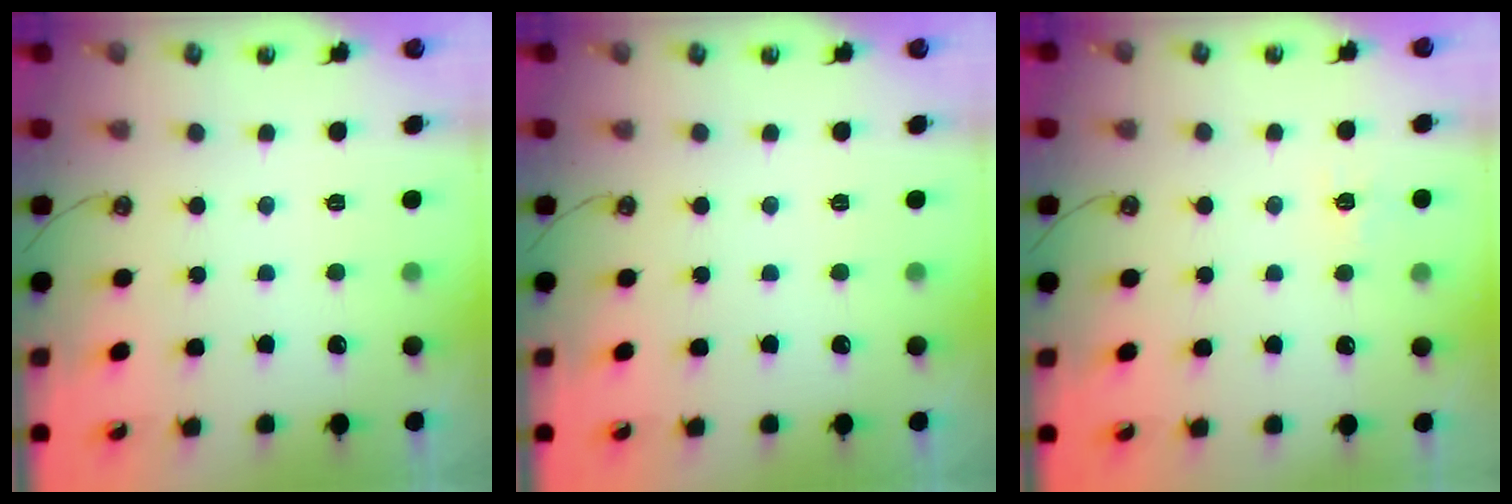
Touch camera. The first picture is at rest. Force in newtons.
{"total": 0.0}
{"total": 5.6, "press": 5.5, "slide": 0.6}